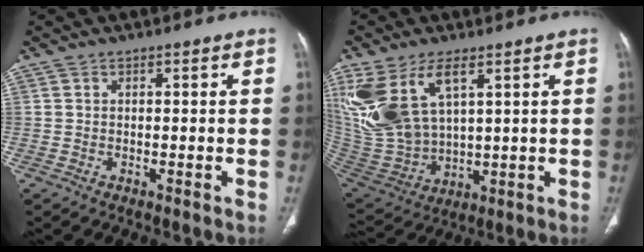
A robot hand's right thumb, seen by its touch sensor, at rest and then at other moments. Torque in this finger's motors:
{"motor_torque": [0.80, 2.02, 1.35, 1.42, 0.21]}